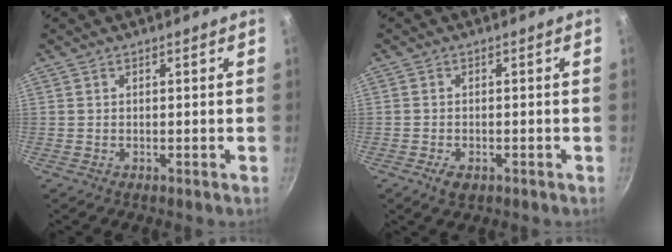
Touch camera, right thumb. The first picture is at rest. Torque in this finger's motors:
{"motor_torque": [-0.38, -0.23, 0.52, -0.14, 0.03]}